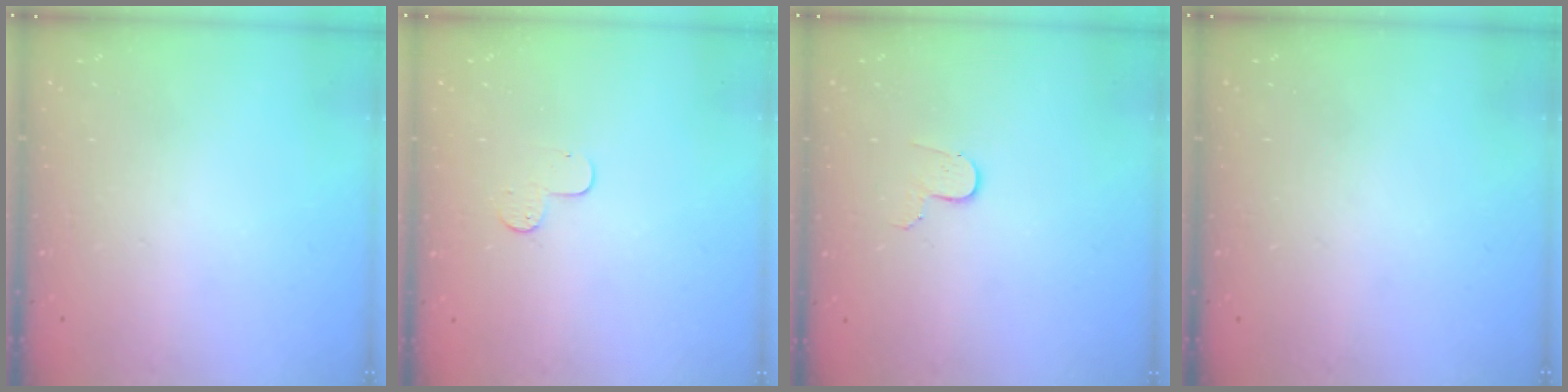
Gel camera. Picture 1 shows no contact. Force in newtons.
{"total": 4.3, "press": 4.3, "slide": 0.4}
{"total": 3.3, "press": 3.3, "slide": 0.3}
{"total": 0.0}